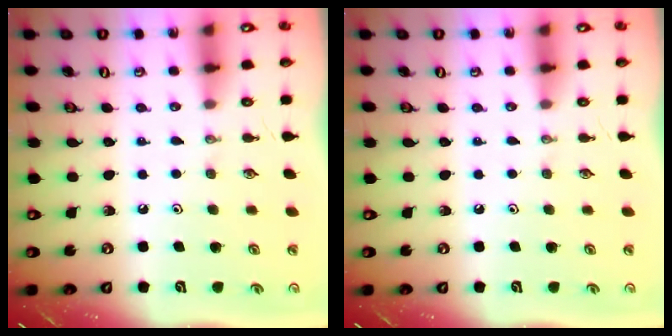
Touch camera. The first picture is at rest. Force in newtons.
{"total": 0.0}